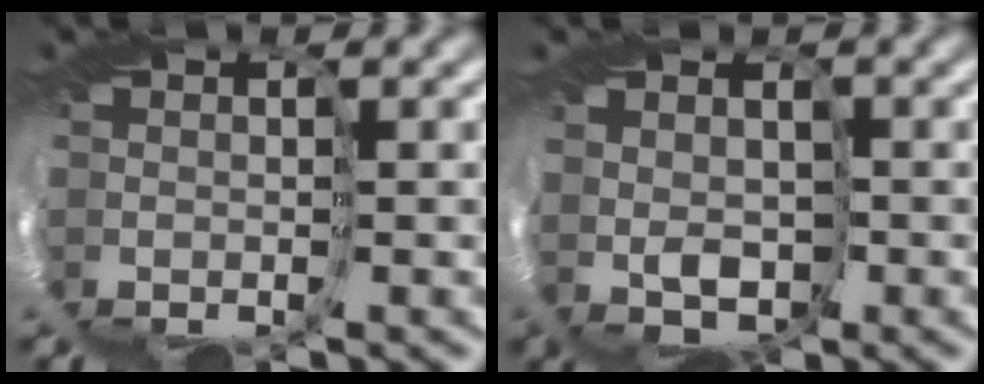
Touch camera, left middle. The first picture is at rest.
{"total": 2.0, "force": [1.8, 0.8, 0.2], "torque": [-0.012, 0.002, 0.027]}